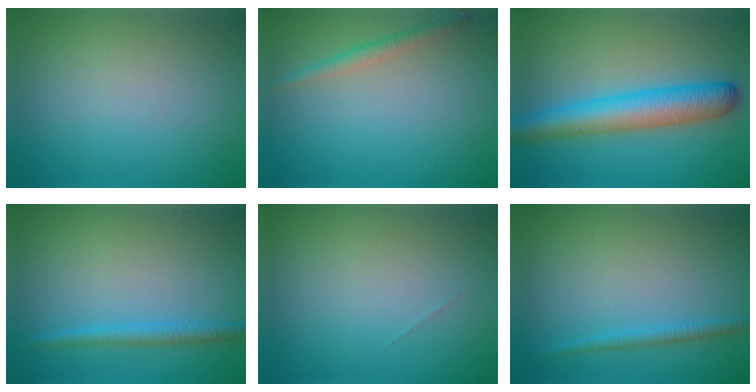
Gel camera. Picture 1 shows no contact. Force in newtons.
{"total": 1.6, "press": 1.6, "slide": 0.1}
{"total": 6.7, "press": 6.7, "slide": 0.2}
{"total": 2.0, "press": 2.0, "slide": 0.2}
{"total": 0.0}
{"total": 1.5, "press": 1.5, "slide": 0.1}